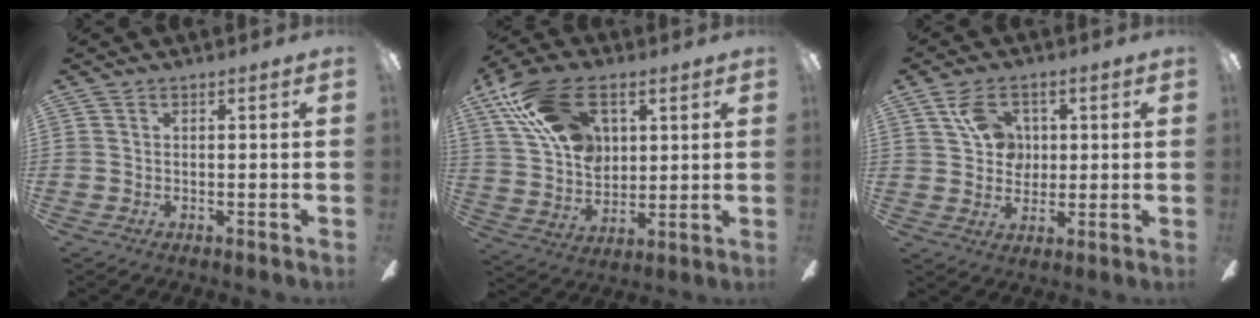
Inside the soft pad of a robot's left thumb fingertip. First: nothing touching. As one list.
[{"total": 19.4, "force": [9.1, 12.0, 12.2], "torque": [-0.246, -0.014, 0.168]}, {"total": 8.9, "force": [3.6, 6.7, 4.8], "torque": [-0.080, 0.009, 0.065]}]